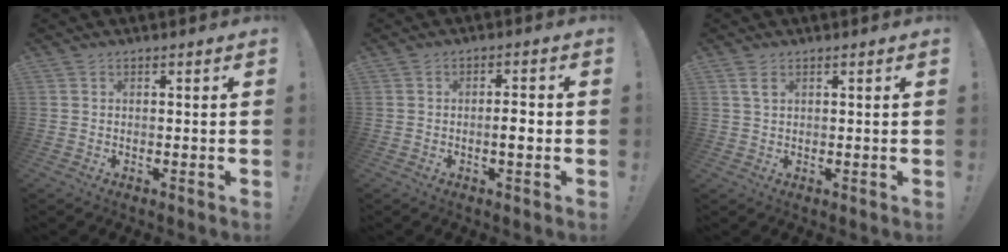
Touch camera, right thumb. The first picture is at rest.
{"total": 3.9, "force": [-1.1, 0.7, 3.7], "torque": [-0.049, 0.000, -0.025]}
{"total": 2.6, "force": [1.3, 1.4, 1.8], "torque": [-0.021, -0.005, 0.021]}